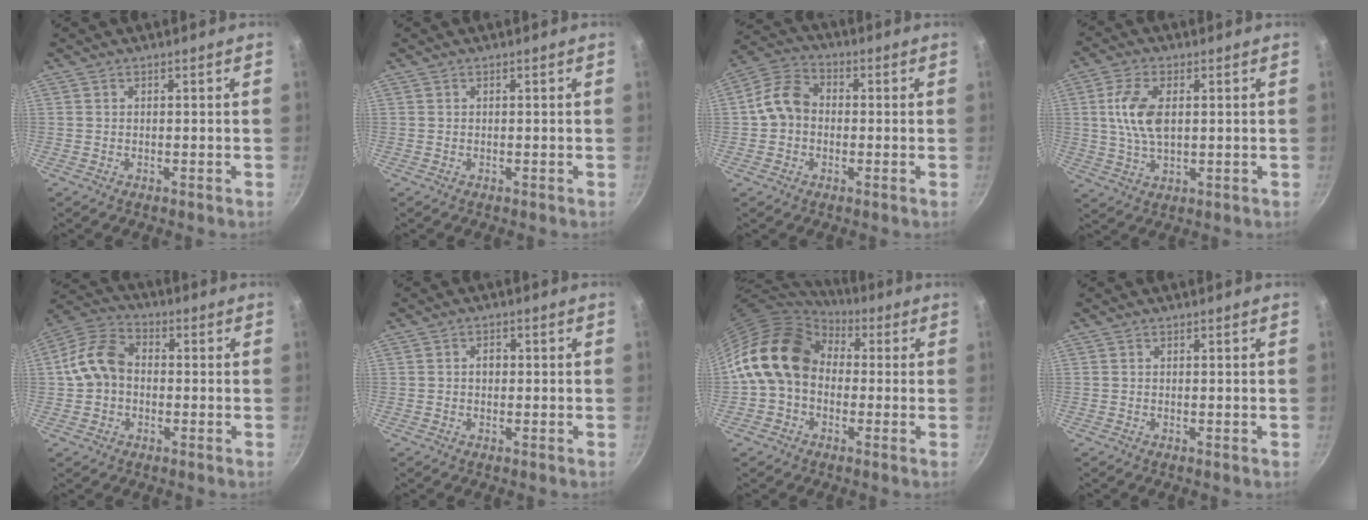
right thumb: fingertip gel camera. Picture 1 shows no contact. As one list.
[{"total": 0.0}, {"total": 8.3, "force": [-0.4, 6.7, 4.9], "torque": [-0.067, 0.025, -0.027]}, {"total": 10.0, "force": [1.6, 5.3, 8.3], "torque": [-0.158, 0.001, 0.031]}, {"total": 10.0, "force": [-0.3, 7.7, 6.3], "torque": [-0.099, 0.029, -0.024]}, {"total": 2.1, "force": [0.0, 1.6, 1.3], "torque": [-0.012, 0.005, -0.003]}, {"total": 15.7, "force": [1.4, 12.2, 9.8], "torque": [-0.151, 0.036, 0.007]}, {"total": 0.0}]